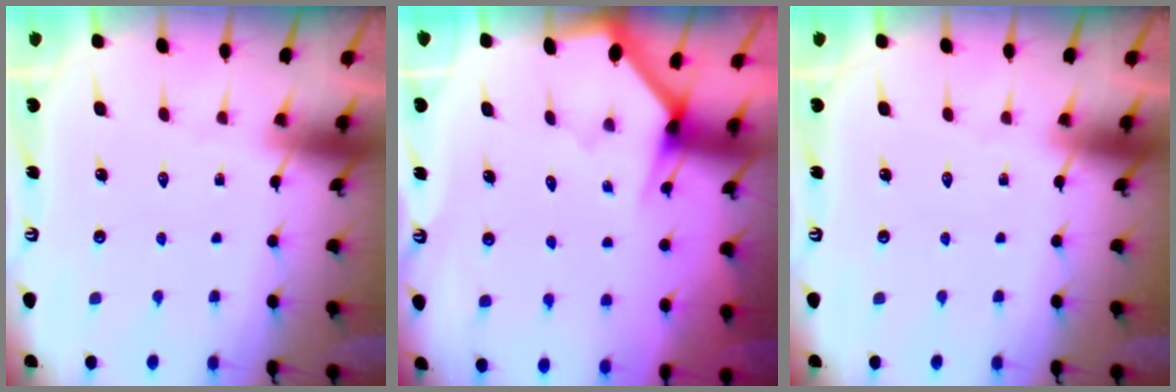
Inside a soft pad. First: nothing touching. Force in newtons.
{"total": 2.9, "press": 2.9, "slide": 0.2}
{"total": 0.0}